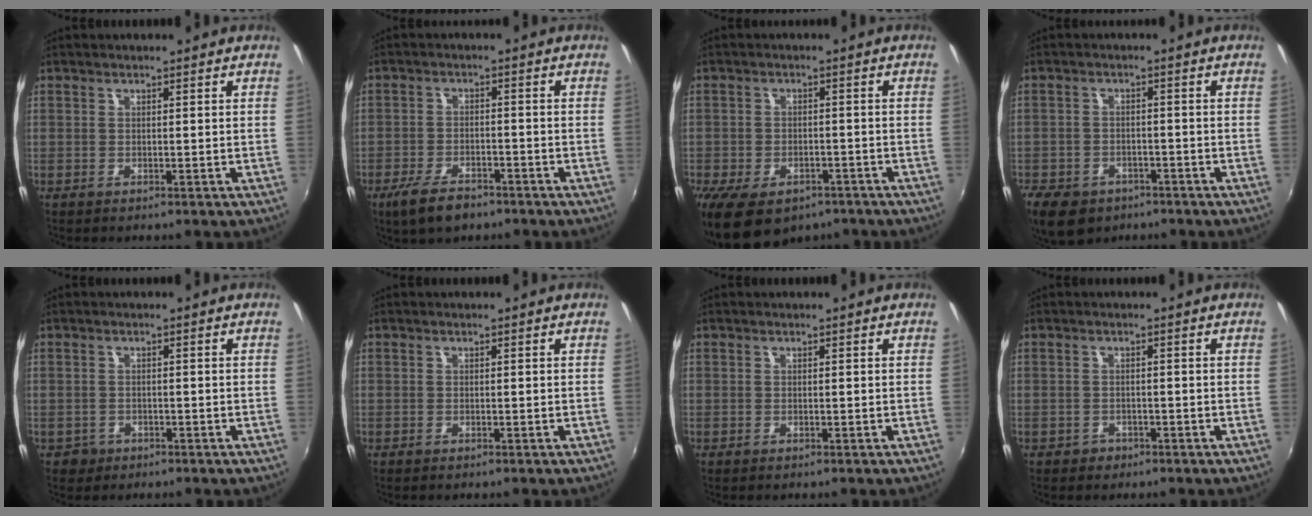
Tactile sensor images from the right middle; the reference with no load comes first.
{"total": 7.3, "force": [-5.3, 2.9, 4.1], "torque": [-0.107, -0.016, -0.094]}
{"total": 11.7, "force": [-7.6, 6.3, 6.2], "torque": [-0.138, -0.030, -0.112]}
{"total": 9.9, "force": [-6.4, 6.2, 4.5], "torque": [-0.120, -0.016, -0.103]}
{"total": 2.1, "force": [-1.0, 1.7, 0.4], "torque": [-0.012, -0.002, -0.016]}
{"total": 0.0}
{"total": 0.0}
{"total": 1.6, "force": [-1.0, 1.3, 0.3], "torque": [-0.008, -0.002, -0.014]}